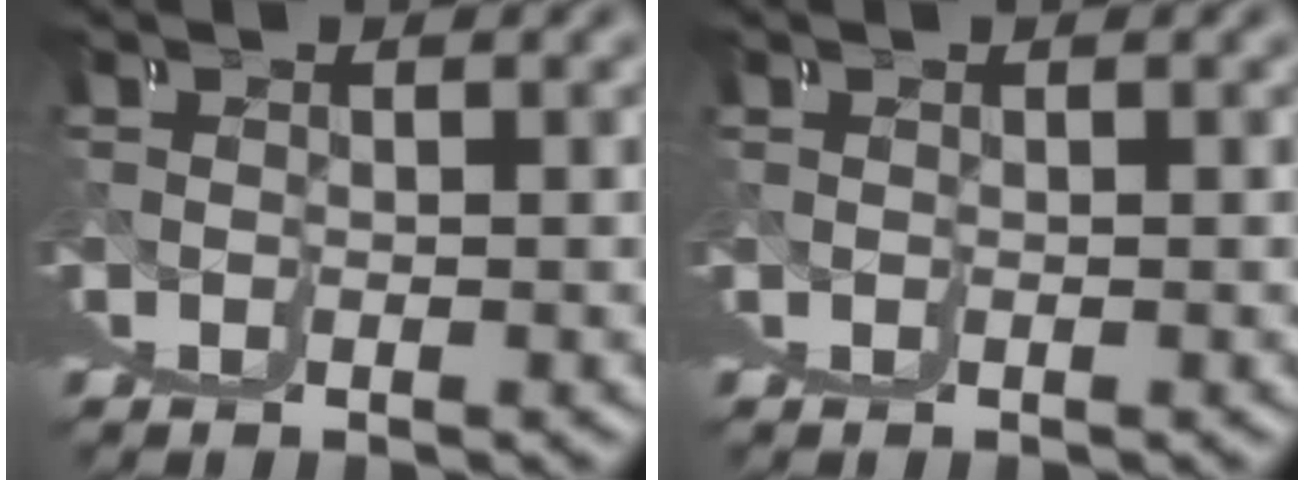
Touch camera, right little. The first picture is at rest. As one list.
[{"total": 0.0}]